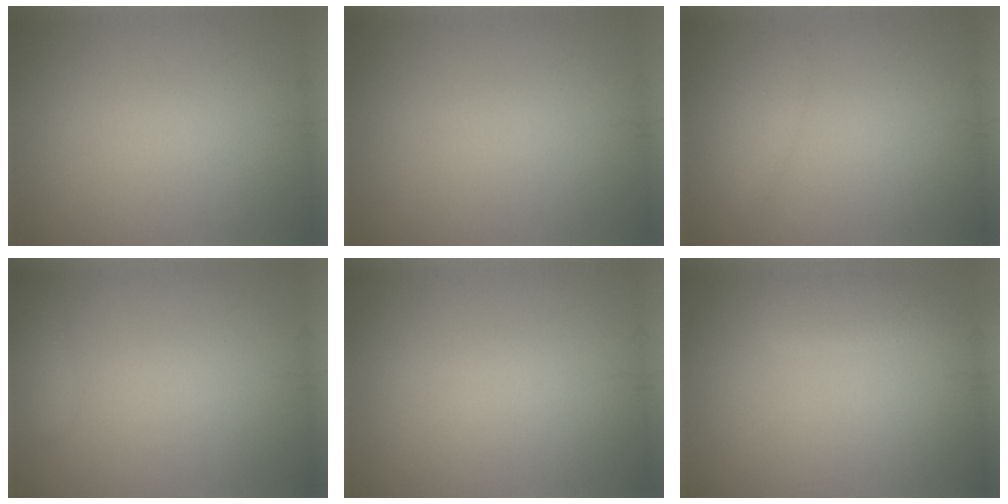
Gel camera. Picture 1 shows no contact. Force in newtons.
{"total": 0.0}
{"total": 1.5, "press": 1.5, "slide": 0.2}
{"total": 1.5, "press": 1.5, "slide": 0.1}
{"total": 0.0}
{"total": 1.8, "press": 1.8, "slide": 0.2}